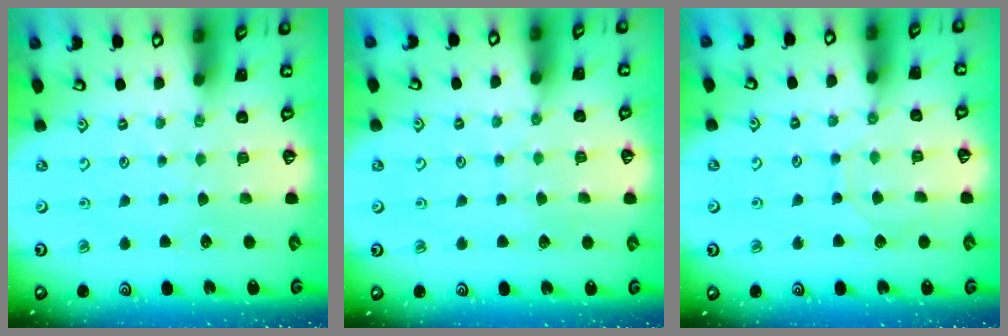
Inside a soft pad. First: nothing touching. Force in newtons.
{"total": 4.3, "press": 4.3, "slide": 0.3}
{"total": 5.3, "press": 5.3, "slide": 0.4}